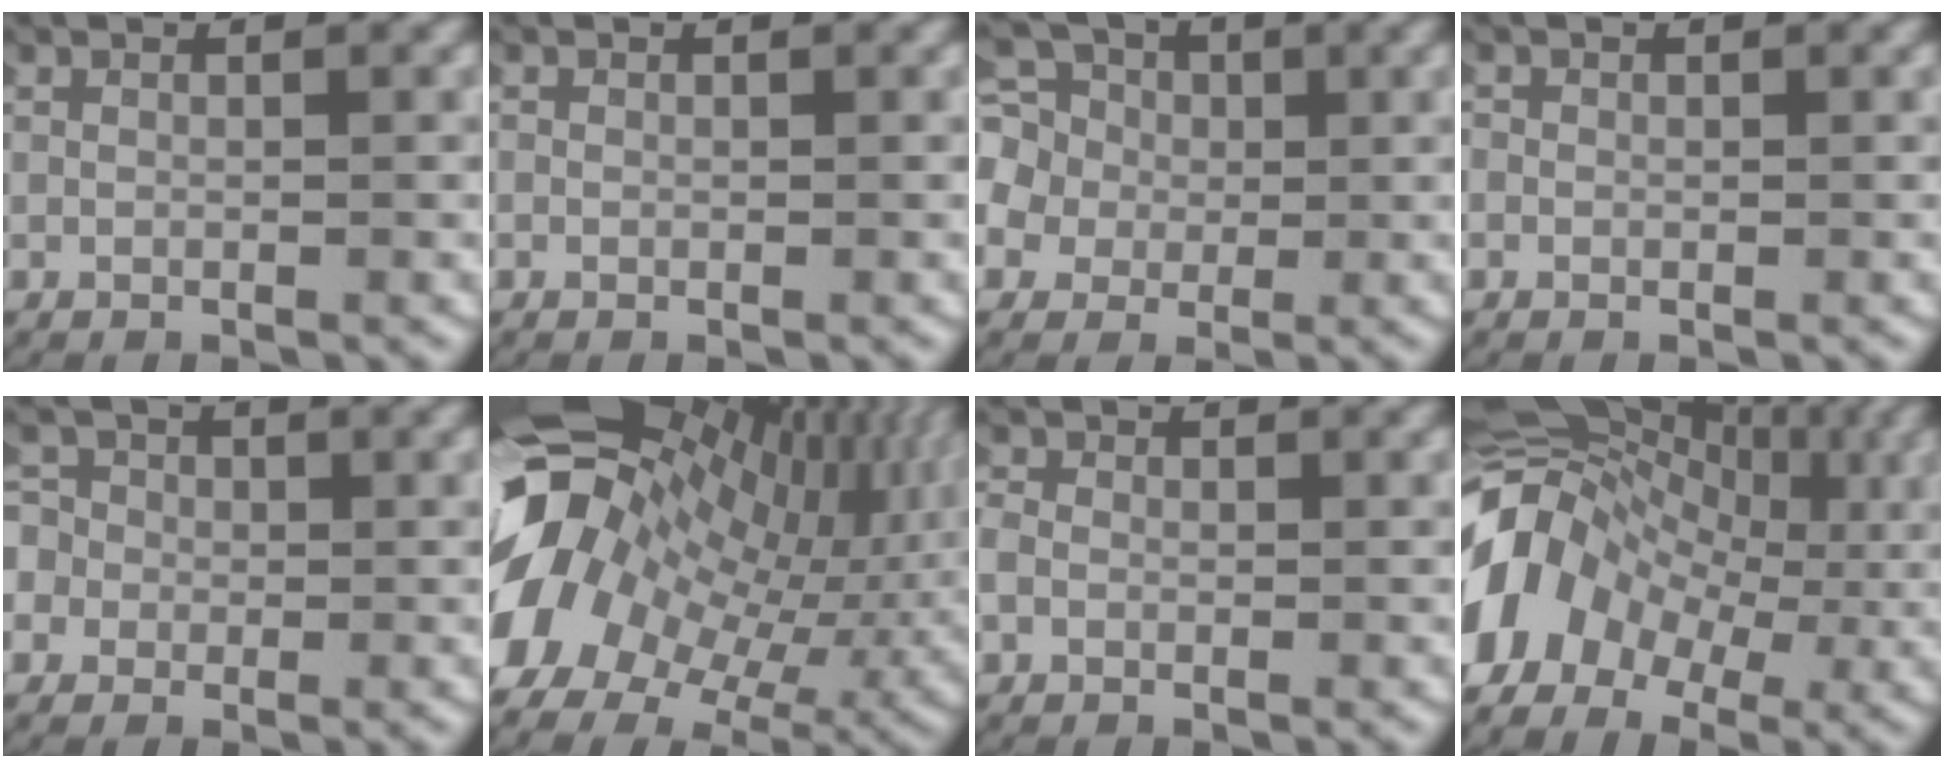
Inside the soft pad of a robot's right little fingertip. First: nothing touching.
{"total": 0.8, "force": [0.0, 0.8, 0.2], "torque": [-0.006, 0.000, -0.004]}
{"total": 10.1, "force": [0.4, 9.3, 3.9], "torque": [-0.128, -0.022, -0.006]}
{"total": 1.6, "force": [0.0, 1.5, 0.4], "torque": [-0.013, 0.003, -0.007]}
{"total": 6.3, "force": [0.2, 5.9, 2.3], "torque": [-0.073, -0.002, -0.012]}
{"total": 23.7, "force": [2.6, 17.6, 15.6], "torque": [-0.236, 0.013, 0.021]}
{"total": 2.6, "force": [0.1, 2.3, 1.2], "torque": [-0.037, 0.001, -0.004]}
{"total": 16.3, "force": [1.6, 13.5, 9.0], "torque": [-0.203, 0.001, 0.009]}